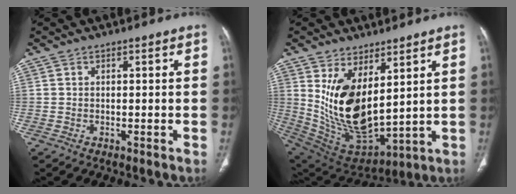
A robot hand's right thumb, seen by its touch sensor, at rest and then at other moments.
{"total": 16.8, "force": [5.1, 8.4, 13.6], "torque": [-0.238, -0.040, 0.126]}